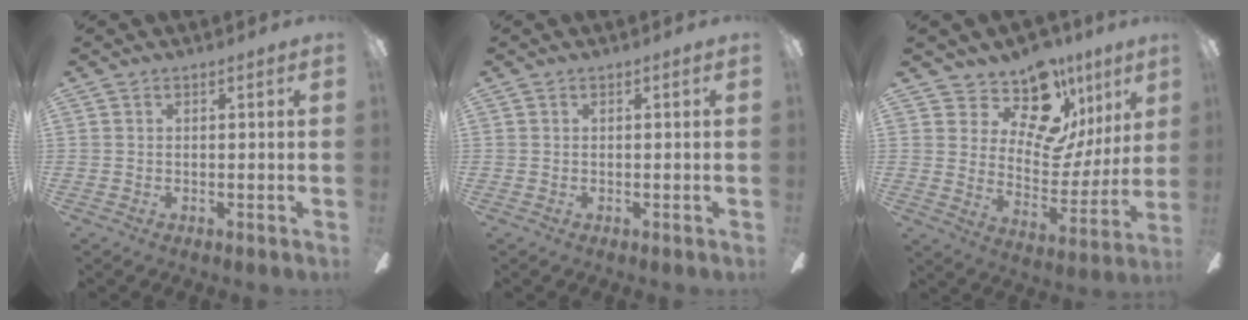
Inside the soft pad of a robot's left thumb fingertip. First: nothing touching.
{"total": 0.0}
{"total": 16.3, "force": [11.3, 9.1, 7.5], "torque": [-0.111, -0.086, 0.202]}